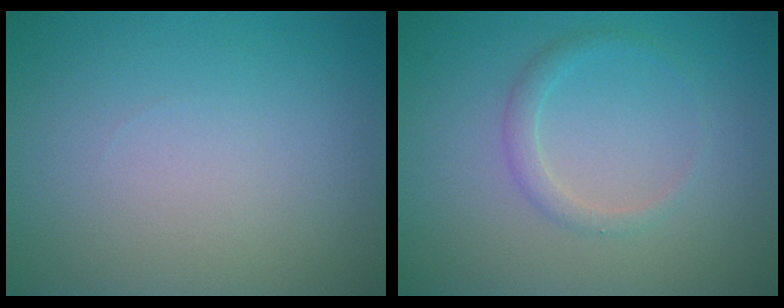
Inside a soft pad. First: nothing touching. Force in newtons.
{"total": 1.5, "press": 1.5, "slide": 0.0}